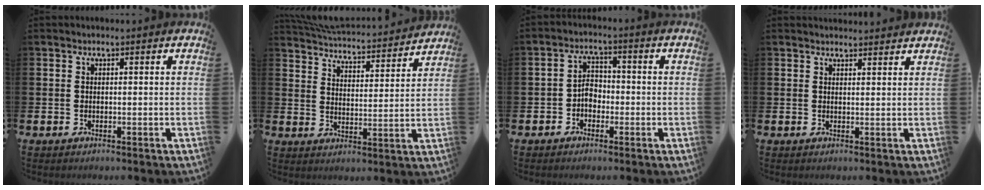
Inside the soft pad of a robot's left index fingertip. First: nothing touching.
{"total": 4.7, "force": [4.6, 0.5, 0.4], "torque": [-0.034, -0.045, 0.076]}
{"total": 2.9, "force": [-1.4, 2.0, 1.5], "torque": [-0.029, 0.008, -0.031]}
{"total": 1.6, "force": [1.6, 0.1, -0.1], "torque": [0.010, -0.010, 0.026]}